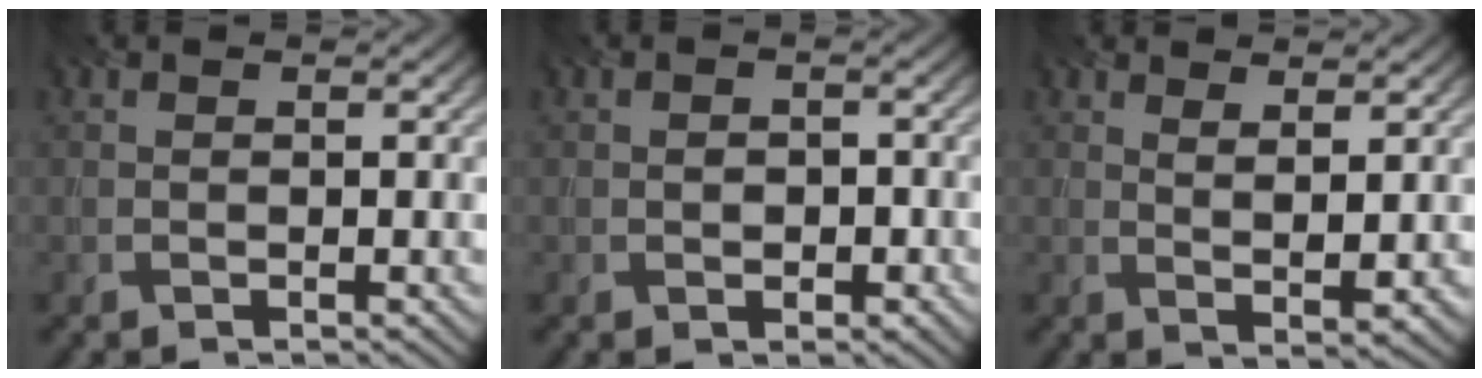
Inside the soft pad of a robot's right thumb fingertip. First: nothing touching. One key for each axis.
{"total": 1.6, "fx": -0.3, "fy": 1.3, "fz": 0.7, "tx": -0.013, "ty": -0.005, "tz": -0.006}
{"total": 2.7, "fx": 2.0, "fy": 0.5, "fz": 1.7, "tx": -0.037, "ty": -0.010, "tz": 0.041}